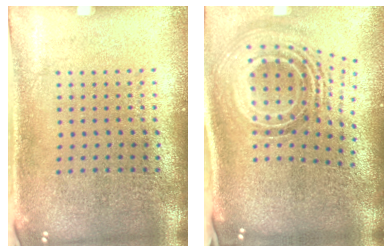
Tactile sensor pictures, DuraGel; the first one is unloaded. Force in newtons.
{"total": 2.0, "press": 1.5, "slide": 1.3}